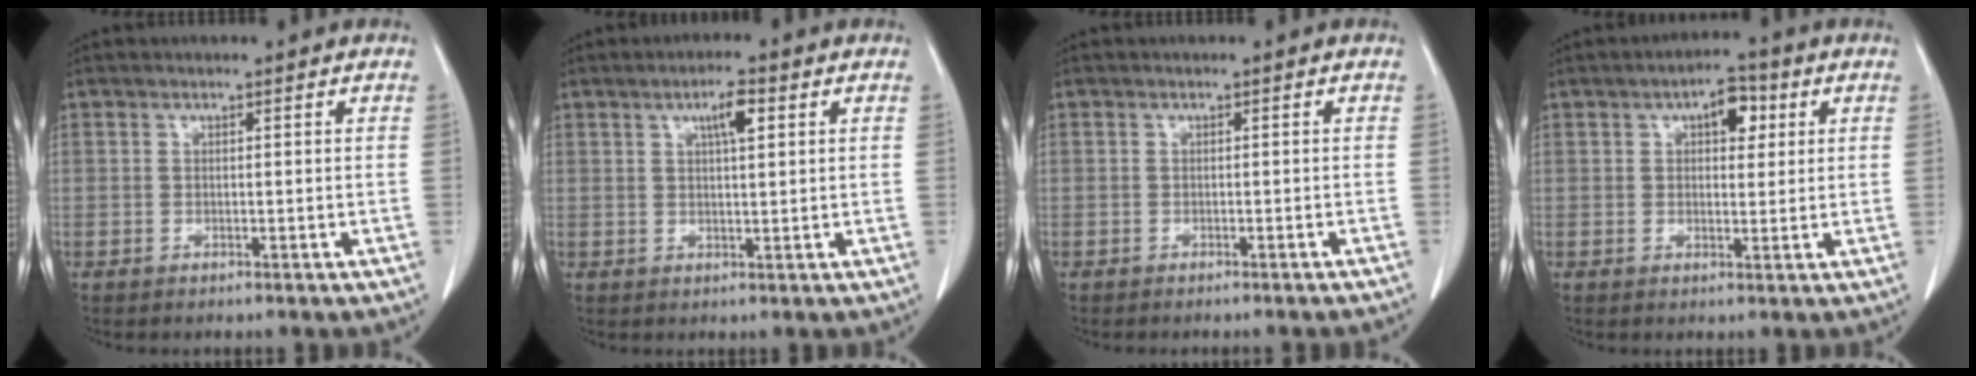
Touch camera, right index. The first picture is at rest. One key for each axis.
{"total": 3.8, "fx": 1.6, "fy": 0.7, "fz": 3.4, "tx": -0.060, "ty": 0.003, "tz": 0.027}
{"total": 2.6, "fx": -2.4, "fy": -0.5, "fz": 0.8, "tx": -0.006, "ty": 0.003, "tz": -0.030}
{"total": 4.9, "fx": 1.9, "fy": 2.4, "fz": 3.9, "tx": -0.056, "ty": 0.015, "tz": 0.026}